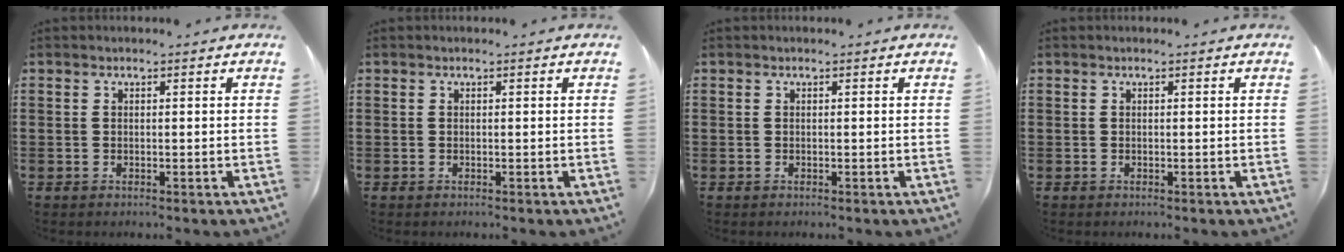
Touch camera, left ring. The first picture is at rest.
{"total": 0.0}
{"total": 0.0}
{"total": 0.0}